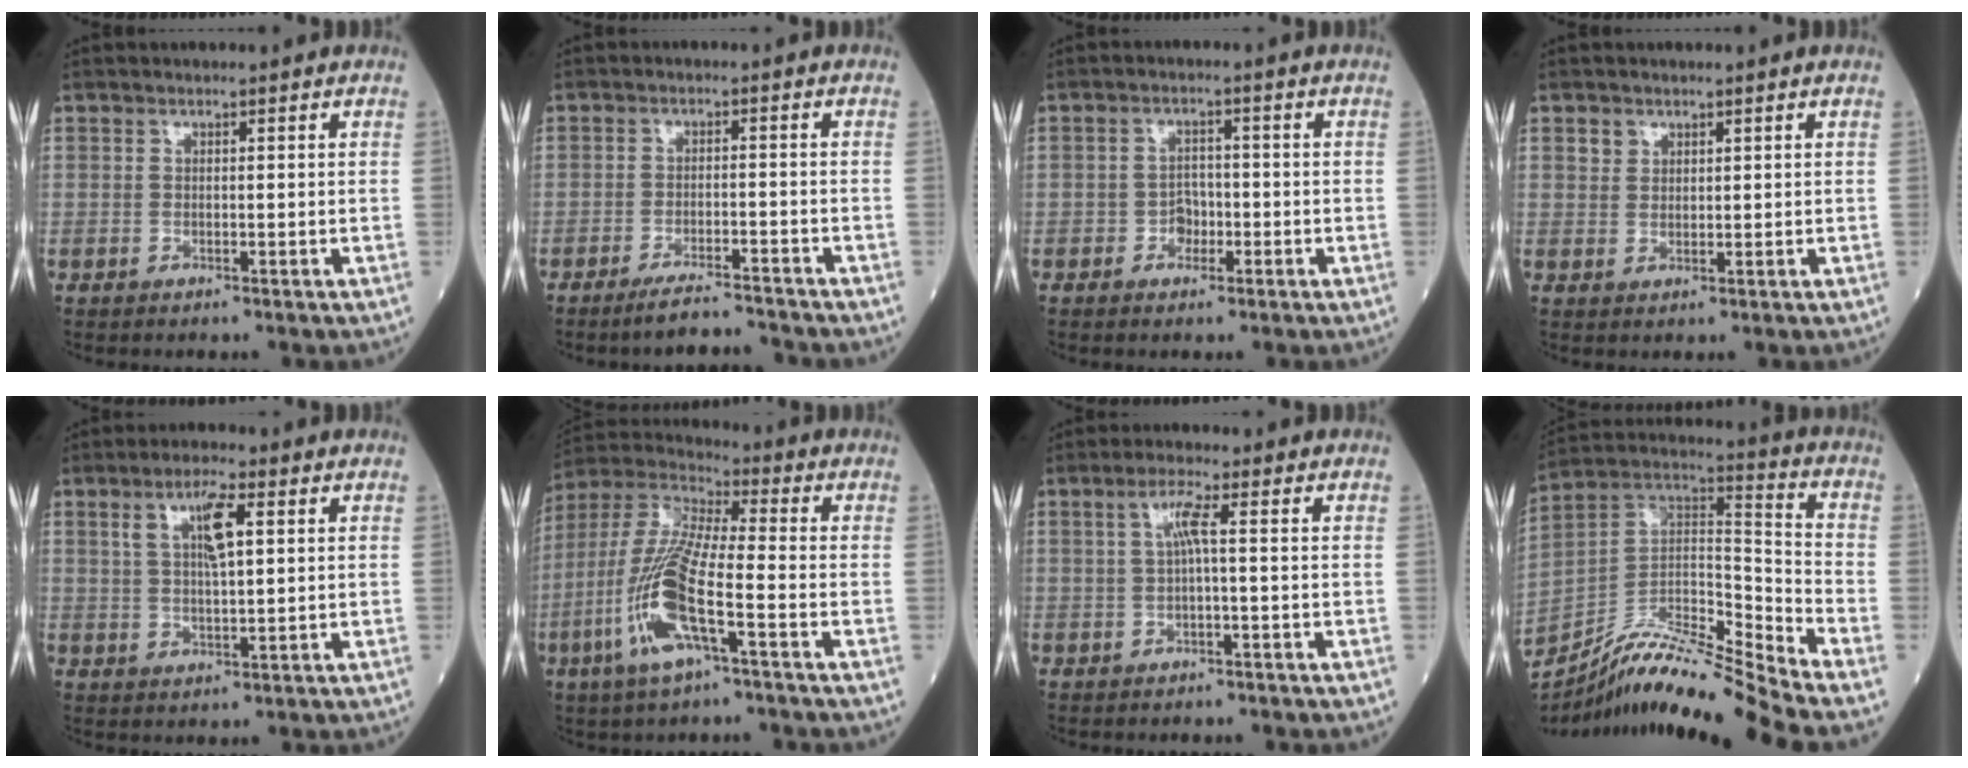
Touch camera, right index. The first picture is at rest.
{"total": 6.1, "force": [-5.8, 0.0, 1.9], "torque": [-0.030, -0.012, -0.098]}
{"total": 2.6, "force": [-1.1, 1.9, 1.4], "torque": [-0.015, 0.008, -0.020]}
{"total": 1.8, "force": [1.1, 1.4, 0.3], "torque": [0.003, 0.004, 0.017]}
{"total": 6.1, "force": [2.0, 1.2, 5.6], "torque": [-0.108, 0.007, 0.037]}
{"total": 13.9, "force": [-4.8, 2.0, 12.9], "torque": [-0.281, -0.005, -0.096]}
{"total": 3.0, "force": [0.3, 0.1, 3.0], "torque": [-0.061, 0.009, 0.007]}
{"total": 16.5, "force": [-15.2, -1.8, 6.1], "torque": [-0.102, 0.035, -0.275]}